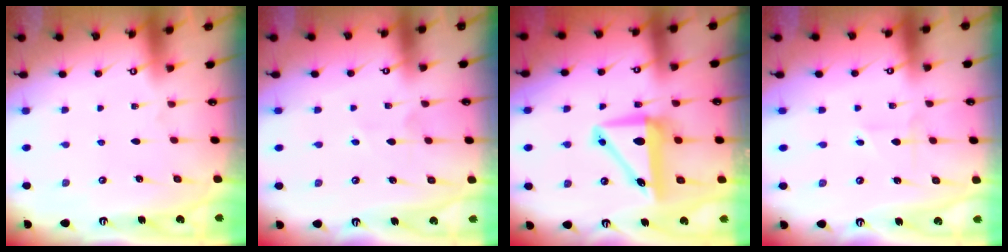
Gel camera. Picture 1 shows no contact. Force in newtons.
{"total": 3.7, "press": 3.5, "slide": 1.1}
{"total": 9.5, "press": 9.3, "slide": 2.1}
{"total": 1.6, "press": 1.6, "slide": 0.3}